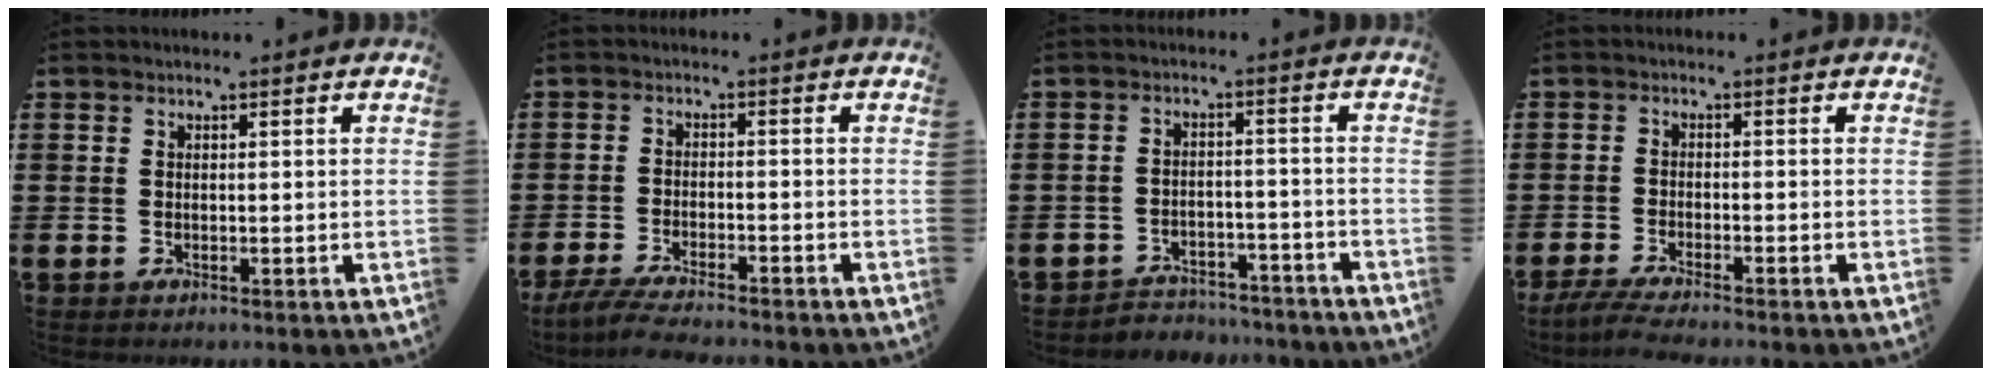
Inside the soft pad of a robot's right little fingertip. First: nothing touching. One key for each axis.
{"total": 3.5, "fx": -3.3, "fy": 0.1, "fz": 1.3, "tx": -0.036, "ty": -0.006, "tz": -0.066}
{"total": 3.1, "fx": -3.0, "fy": 0.7, "fz": -0.2, "tx": -0.004, "ty": 0.006, "tz": -0.066}
{"total": 2.7, "fx": -2.3, "fy": -0.1, "fz": 1.5, "tx": -0.030, "ty": -0.005, "tz": -0.044}